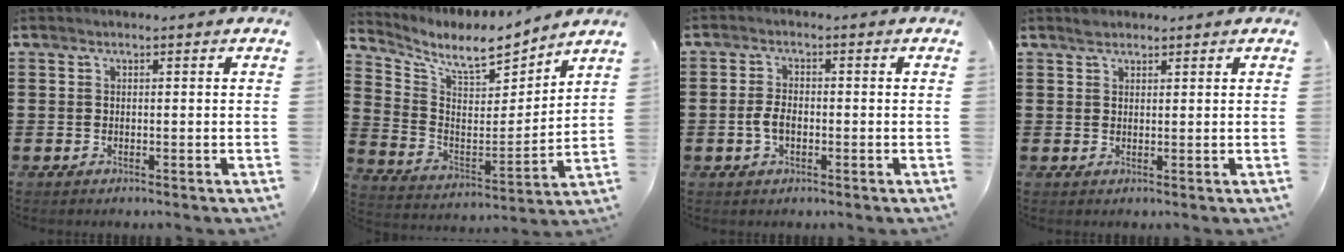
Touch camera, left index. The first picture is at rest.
{"total": 8.1, "force": [7.0, 2.0, 3.5], "torque": [-0.092, -0.044, 0.119]}
{"total": 3.4, "force": [-0.7, 1.7, 2.8], "torque": [-0.074, -0.005, -0.019]}
{"total": 1.6, "force": [1.5, 0.6, 0.3], "torque": [-0.008, 0.002, 0.029]}